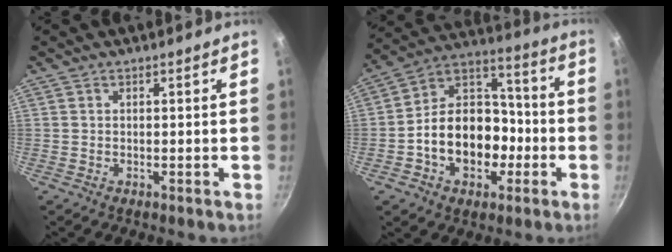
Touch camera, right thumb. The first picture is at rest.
{"total": 17.3, "force": [-4.4, 12.9, 10.7], "torque": [-0.134, 0.059, -0.076]}